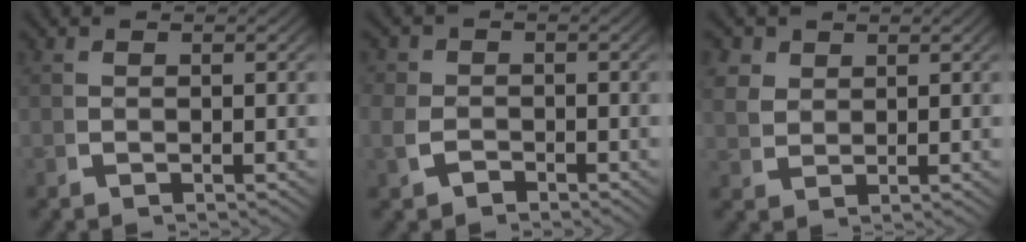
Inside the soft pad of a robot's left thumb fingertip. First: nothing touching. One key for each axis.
{"total": 2.6, "fx": -1.1, "fy": 2.3, "fz": 0.8, "tx": -0.026, "ty": -0.014, "tz": -0.016}
{"total": 3.2, "fx": 1.8, "fy": 2.3, "fz": 1.2, "tx": -0.030, "ty": -0.006, "tz": 0.042}